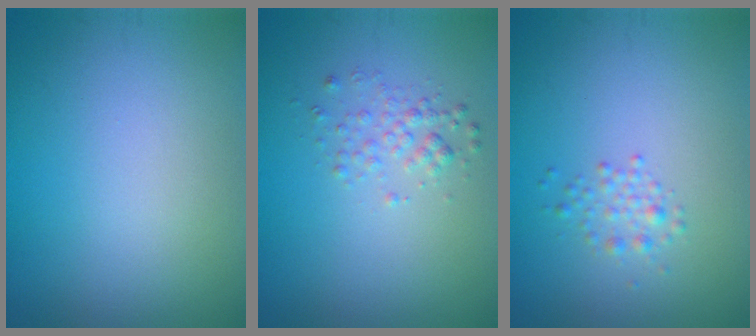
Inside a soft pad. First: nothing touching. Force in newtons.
{"total": 1.5, "press": 1.5, "slide": 0.1}
{"total": 1.4, "press": 1.4, "slide": 0.1}